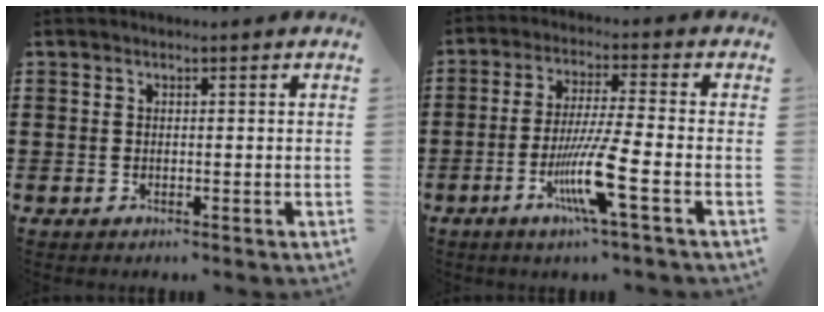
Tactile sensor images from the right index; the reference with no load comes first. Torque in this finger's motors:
{"motor_torque": [2.14, 0.00, 0.59, 0.21]}